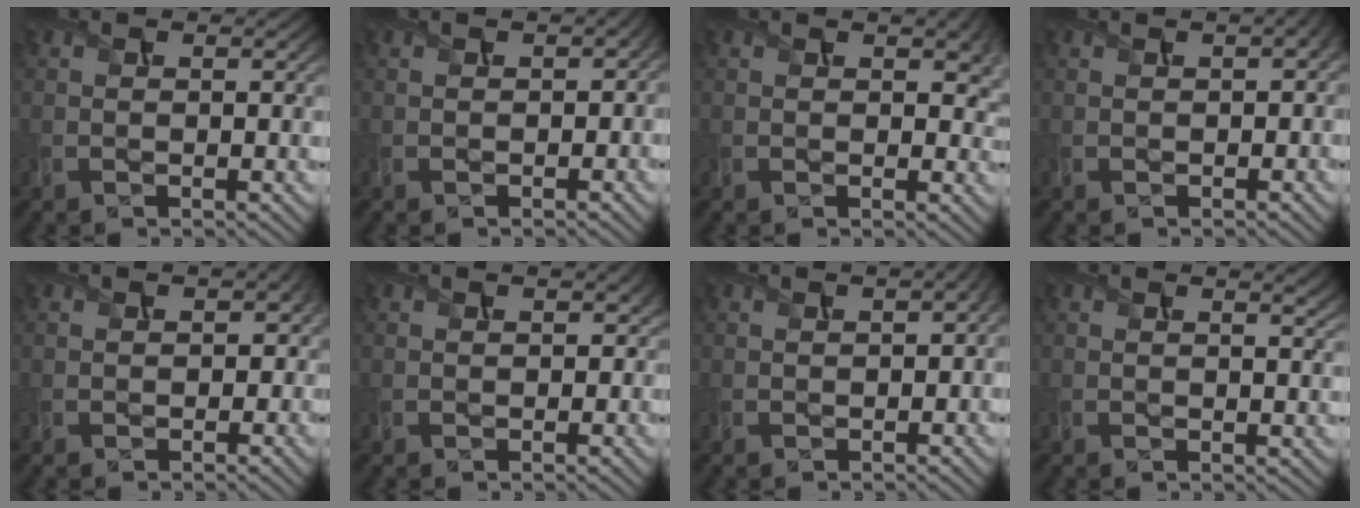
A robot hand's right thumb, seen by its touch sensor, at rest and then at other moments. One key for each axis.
{"total": 1.5, "fx": -0.3, "fy": 1.0, "fz": 1.0, "tx": -0.020, "ty": -0.003, "tz": 0.001}
{"total": 4.5, "fx": 1.4, "fy": 2.6, "fz": 3.4, "tx": -0.055, "ty": 0.001, "tz": 0.024}
{"total": 2.5, "fx": 0.6, "fy": 1.2, "fz": 2.2, "tx": -0.033, "ty": 0.005, "tz": 0.008}
{"total": 2.8, "fx": -0.3, "fy": 2.4, "fz": 1.4, "tx": -0.021, "ty": -0.011, "tz": -0.004}
{"total": 1.6, "fx": 0.1, "fy": 1.3, "fz": 1.0, "tx": -0.014, "ty": -0.003, "tz": 0.006}
{"total": 2.9, "fx": -0.2, "fy": 1.4, "fz": 2.5, "tx": -0.037, "ty": -0.004, "tz": 0.001}
{"total": 2.6, "fx": 1.4, "fy": 0.7, "fz": 2.0, "tx": -0.034, "ty": 0.006, "tz": 0.018}